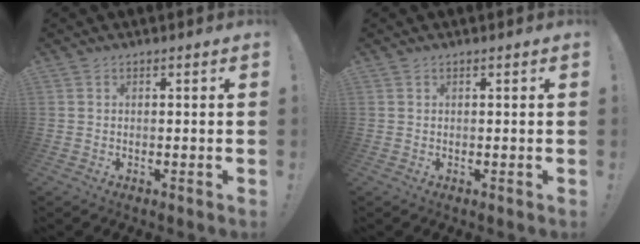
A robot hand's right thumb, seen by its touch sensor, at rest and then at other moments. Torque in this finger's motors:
{"motor_torque": [-0.25, 0.06, -0.08, 0.10, 0.04]}